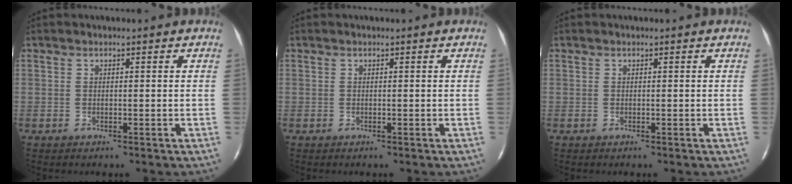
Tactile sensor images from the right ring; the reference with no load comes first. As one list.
[{"total": 0.0}, {"total": 0.0}]